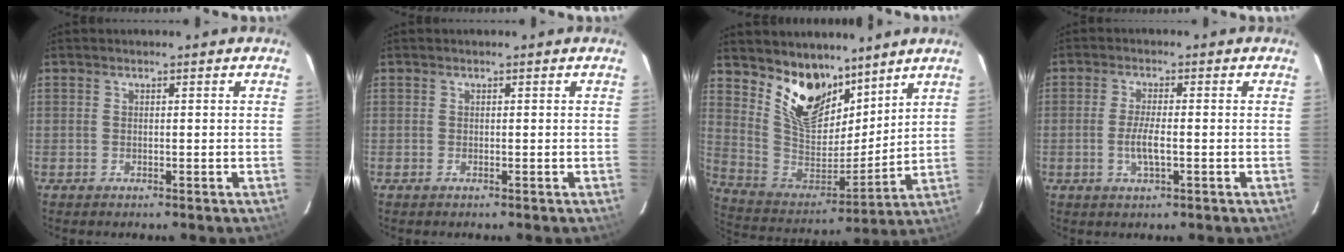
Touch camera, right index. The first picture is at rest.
{"total": 0.0}
{"total": 15.9, "force": [11.0, 8.3, 7.9], "torque": [-0.163, -0.007, 0.210]}
{"total": 4.2, "force": [-1.1, 0.8, 4.0], "torque": [-0.077, -0.005, -0.020]}